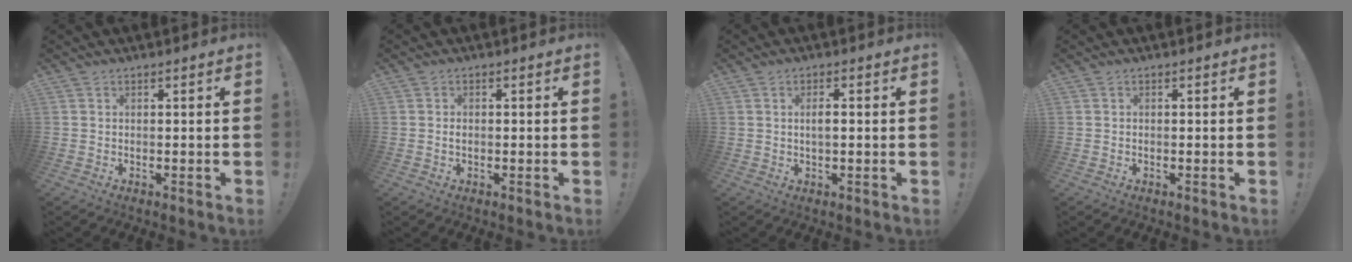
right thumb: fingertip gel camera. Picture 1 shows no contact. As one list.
[{"total": 0.9, "force": [-0.3, 0.6, 0.7], "torque": [-0.018, 0.005, -0.004]}, {"total": 2.5, "force": [-0.1, 0.9, 2.4], "torque": [-0.045, 0.005, -0.005]}, {"total": 0.0}]